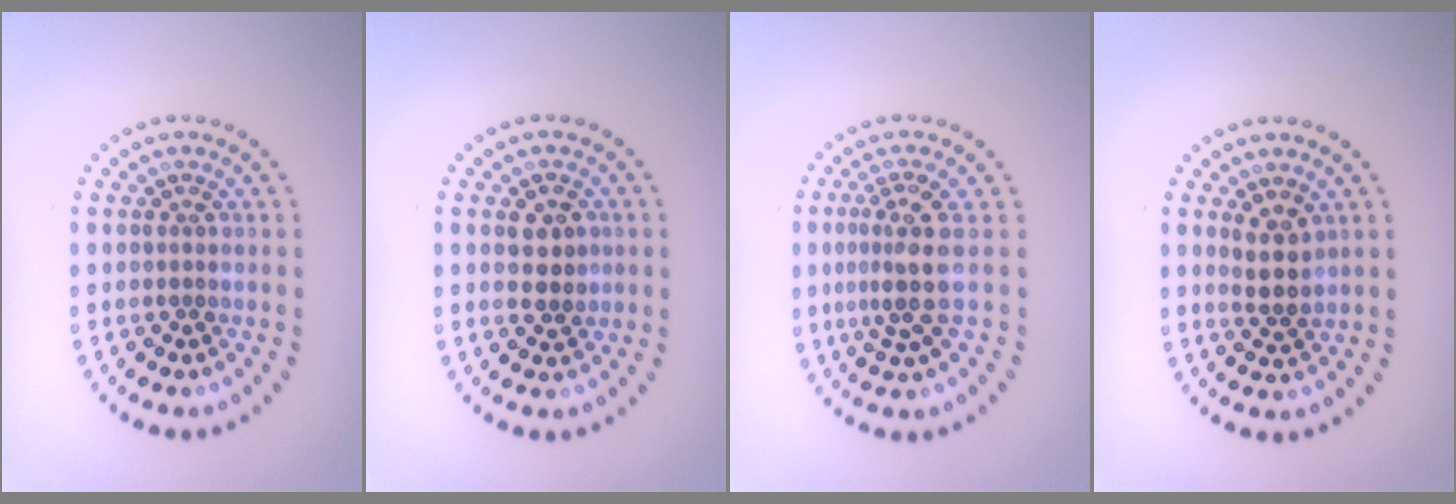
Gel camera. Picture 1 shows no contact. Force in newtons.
{"total": 2.5, "press": 2.5, "slide": 0.4}
{"total": 3.3, "press": 2.5, "slide": 2.2}
{"total": 2.5, "press": 2.1, "slide": 1.2}